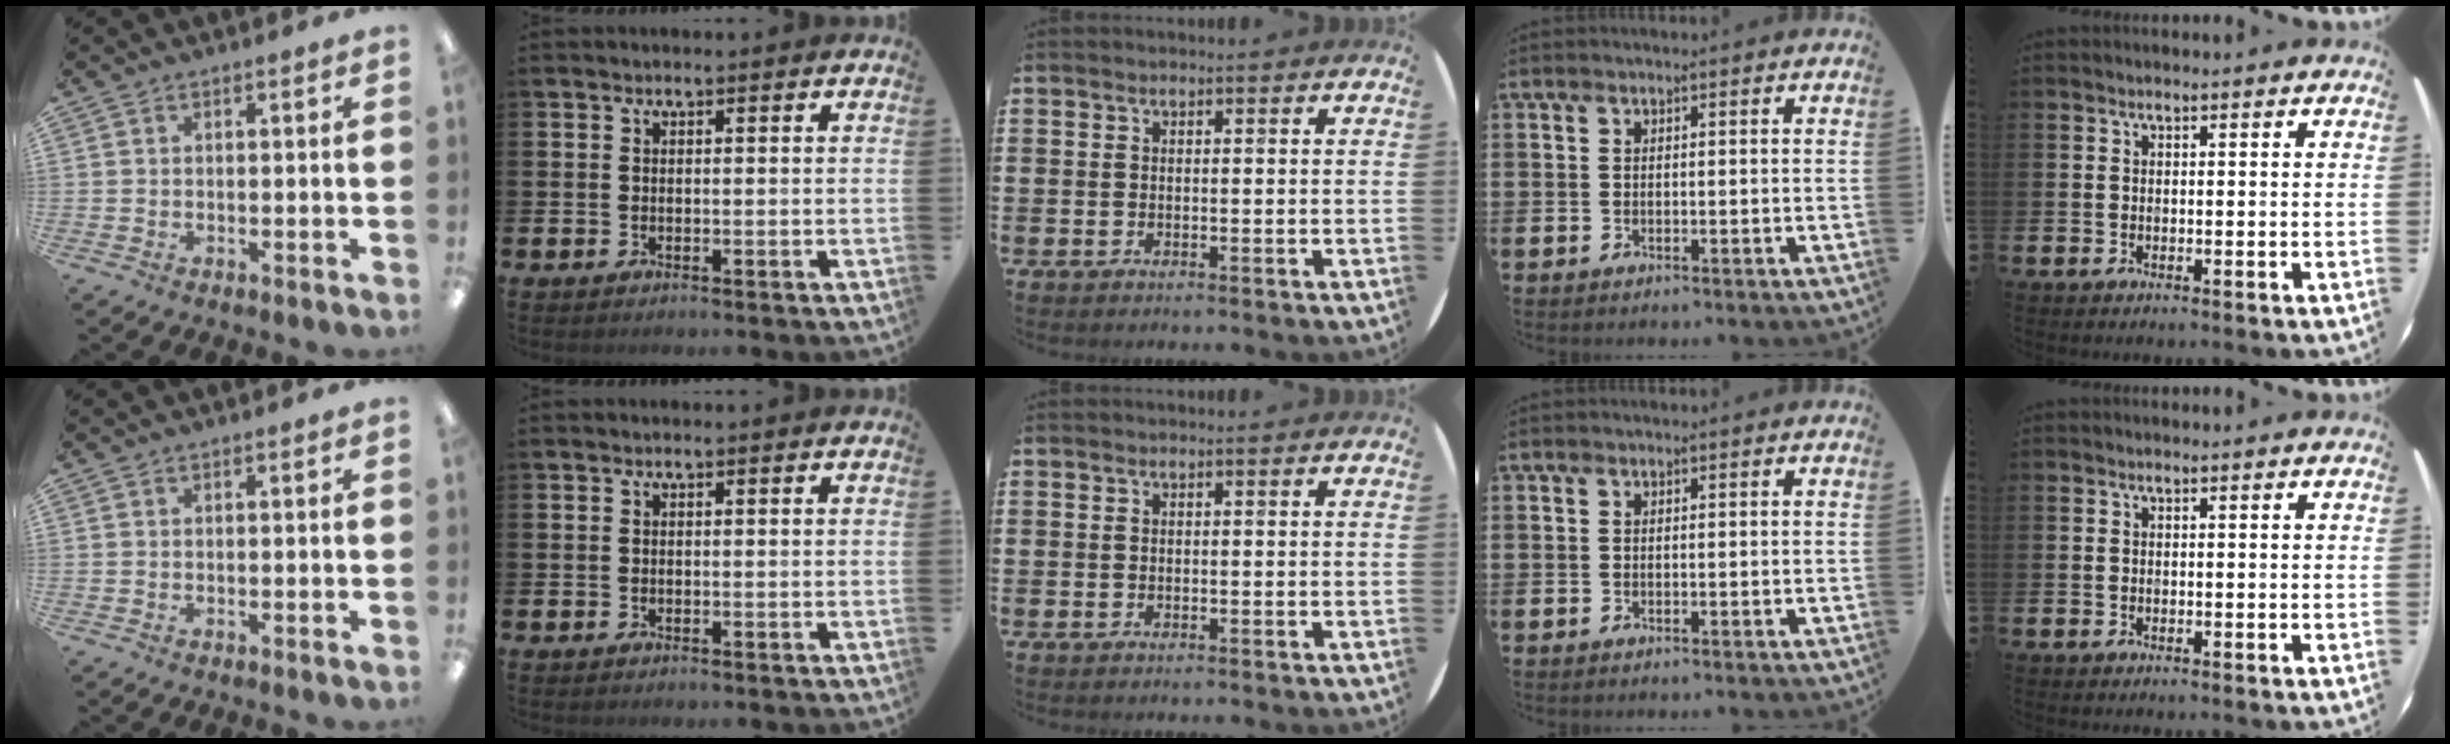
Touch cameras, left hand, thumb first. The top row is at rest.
{}